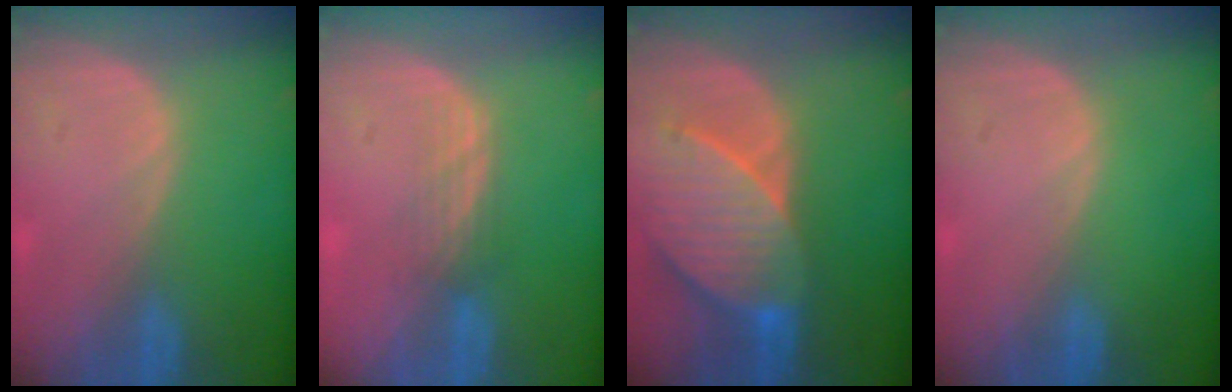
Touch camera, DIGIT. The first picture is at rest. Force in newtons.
{"total": 2.8, "press": 2.5, "slide": 1.2}
{"total": 9.6, "press": 8.7, "slide": 3.9}
{"total": 0.0}